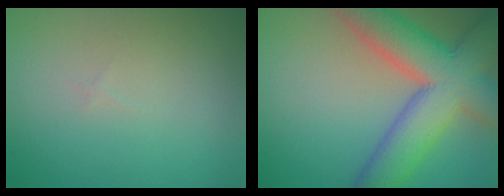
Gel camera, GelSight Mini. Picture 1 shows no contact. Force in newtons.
{"total": 10.7, "press": 10.7, "slide": 0.5}